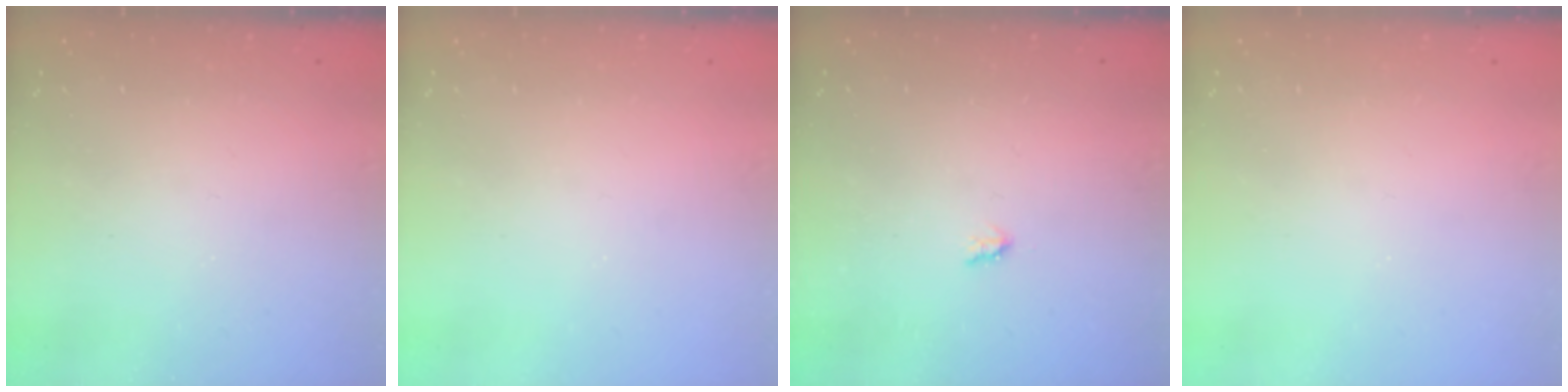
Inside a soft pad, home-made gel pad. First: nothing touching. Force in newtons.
{"total": 0.0}
{"total": 1.9, "press": 1.9, "slide": 0.3}
{"total": 0.0}